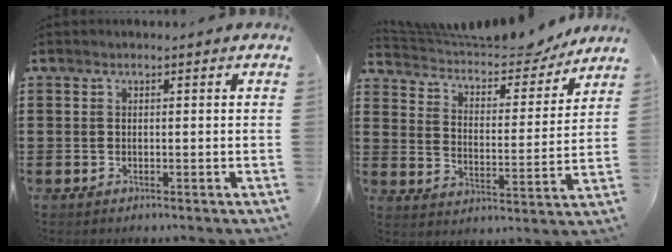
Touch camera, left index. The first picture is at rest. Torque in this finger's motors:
{"motor_torque": [0.75, -1.38, -0.01, -0.02]}